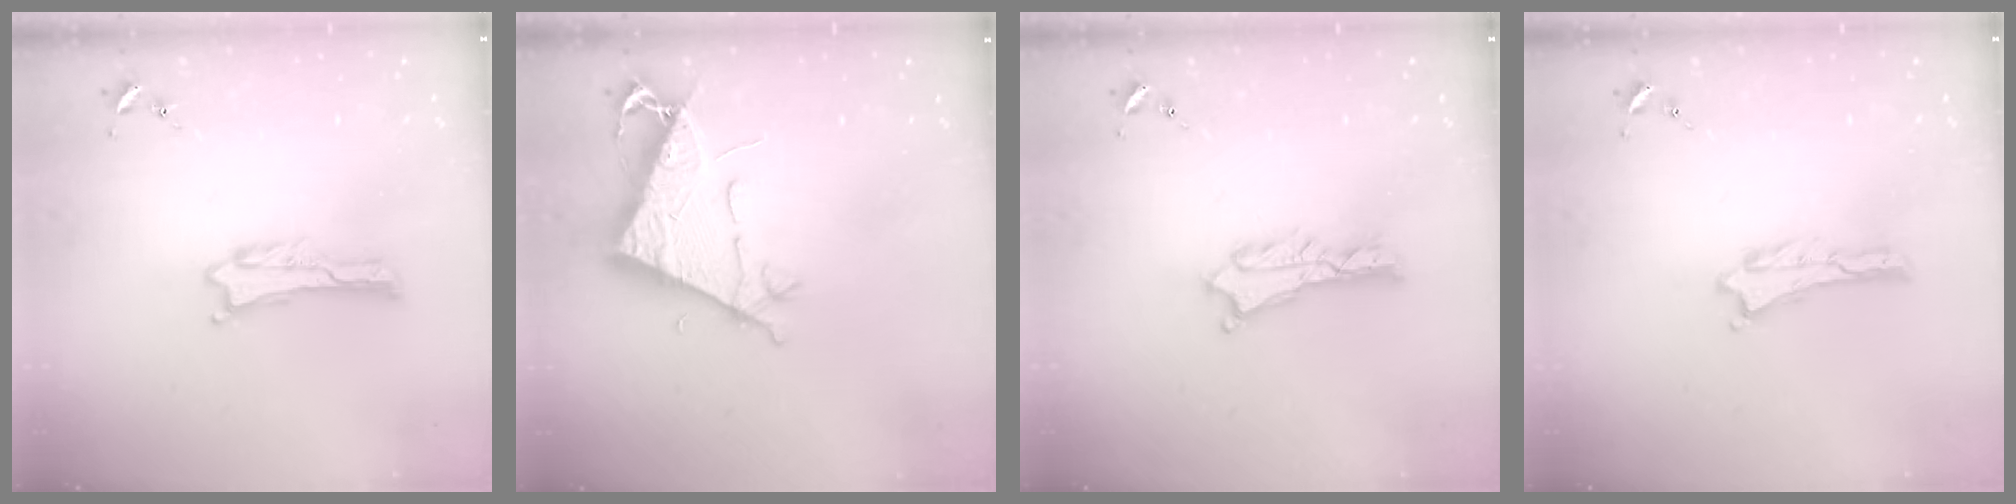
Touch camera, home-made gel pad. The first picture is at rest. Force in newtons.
{"total": 7.7, "press": 7.6, "slide": 1.2}
{"total": 1.8, "press": 1.7, "slide": 0.2}
{"total": 0.0}